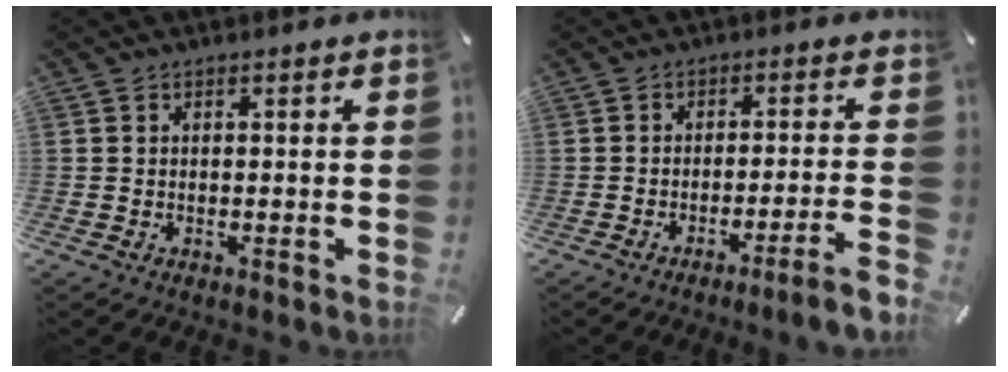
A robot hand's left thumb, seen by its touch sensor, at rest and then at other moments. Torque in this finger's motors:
{"motor_torque": [-0.17, 0.06, 0.13, 0.16, -0.02]}